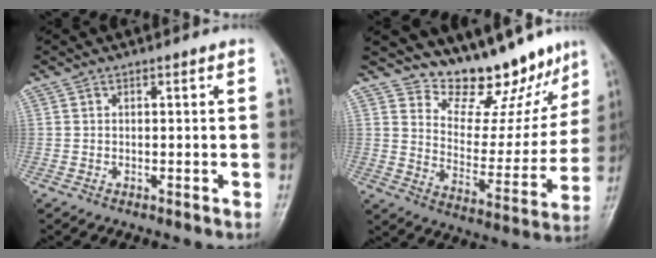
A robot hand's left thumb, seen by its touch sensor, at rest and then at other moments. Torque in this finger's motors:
{"motor_torque": [0.27, 0.23, -0.49, -0.60, 0.11]}